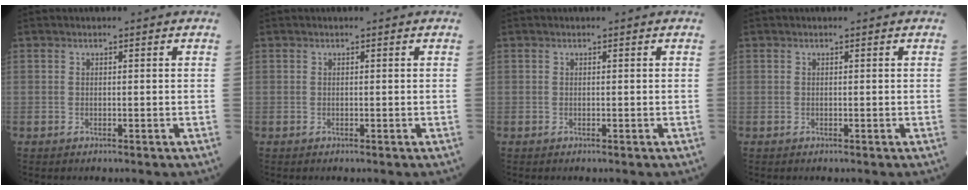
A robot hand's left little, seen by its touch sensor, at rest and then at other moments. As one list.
[{"total": 0.0}, {"total": 0.0}, {"total": 0.0}]